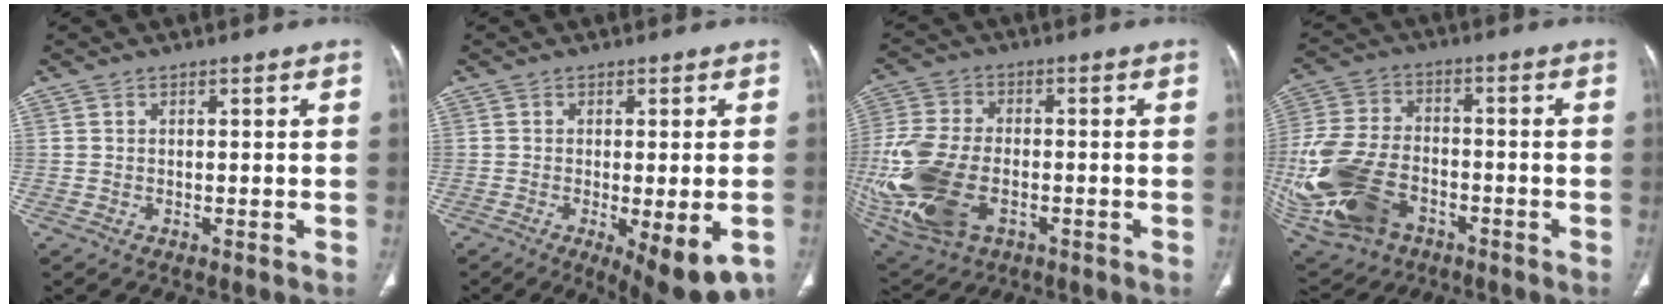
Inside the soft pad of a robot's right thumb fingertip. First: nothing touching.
{"total": 10.4, "force": [-4.1, 3.1, 9.0], "torque": [-0.123, -0.016, -0.055]}
{"total": 20.5, "force": [-4.8, 12.3, 15.6], "torque": [-0.367, -0.005, -0.073]}
{"total": 23.7, "force": [-8.3, 15.6, 15.7], "torque": [-0.399, 0.002, -0.139]}